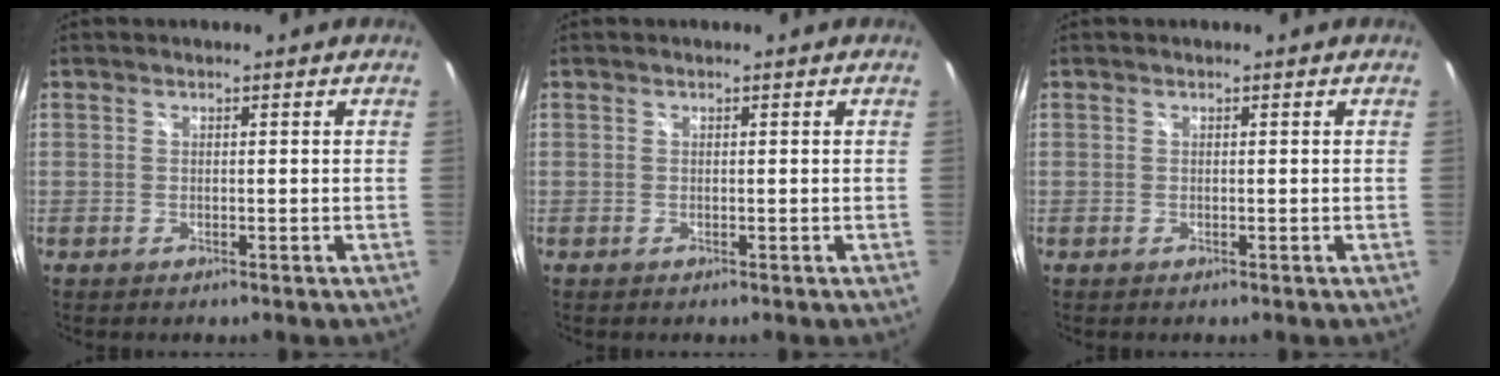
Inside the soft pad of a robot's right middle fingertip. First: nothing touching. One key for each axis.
{"total": 0.0}
{"total": 0.0}